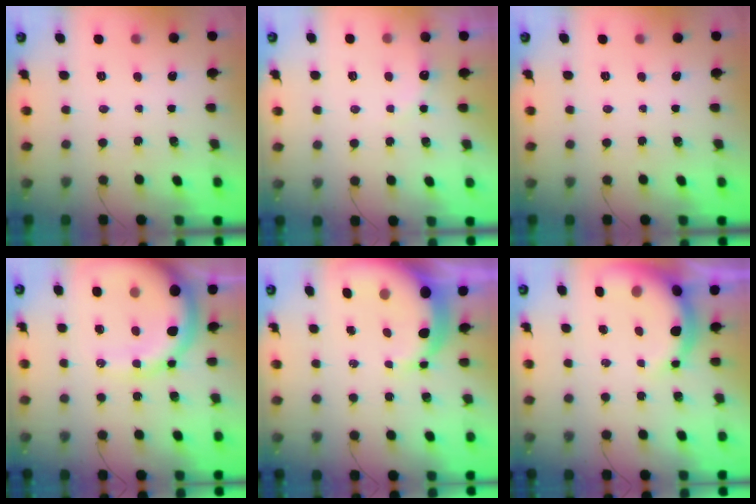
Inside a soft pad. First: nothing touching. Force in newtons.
{"total": 6.1, "press": 6.0, "slide": 1.3}
{"total": 0.0}
{"total": 15.0, "press": 14.6, "slide": 3.1}
{"total": 10.1, "press": 9.9, "slide": 2.0}
{"total": 9.1, "press": 8.9, "slide": 1.7}